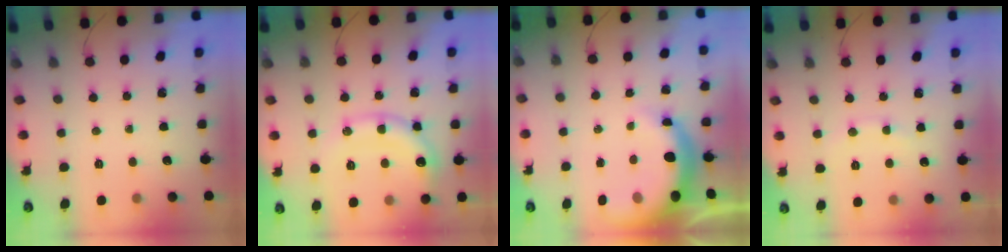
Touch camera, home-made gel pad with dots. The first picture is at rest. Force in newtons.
{"total": 15.3, "press": 15.2, "slide": 1.9}
{"total": 8.0, "press": 7.7, "slide": 1.9}
{"total": 7.8, "press": 7.7, "slide": 1.5}